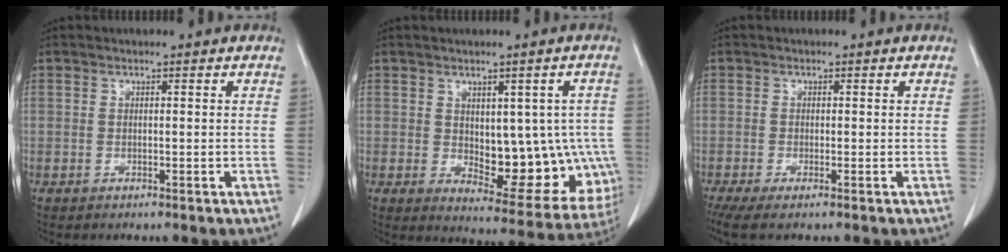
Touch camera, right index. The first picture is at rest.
{"total": 14.9, "force": [-1.5, 7.2, 12.9], "torque": [-0.135, 0.007, 0.003]}
{"total": 3.6, "force": [-2.1, 0.8, 2.8], "torque": [-0.056, -0.009, -0.039]}